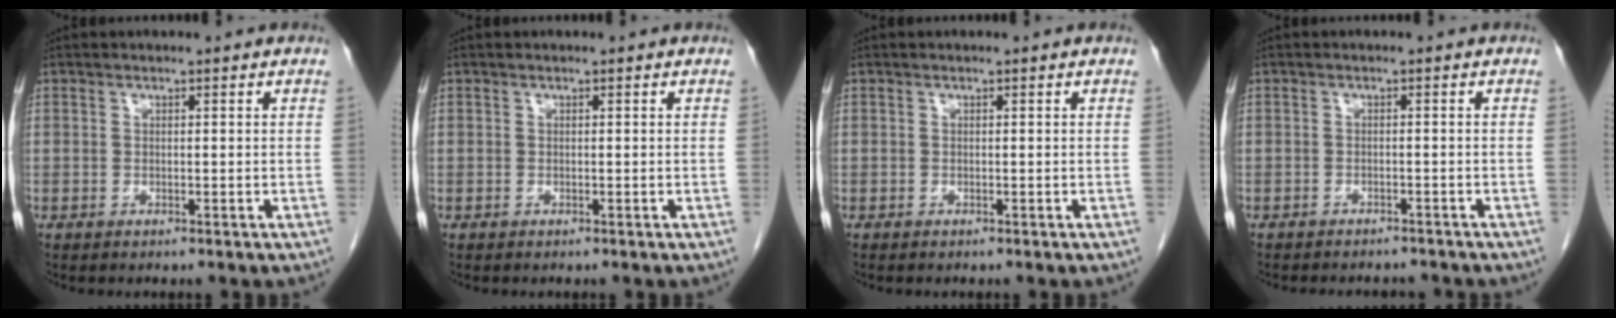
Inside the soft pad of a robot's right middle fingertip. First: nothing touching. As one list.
[{"total": 0.0}, {"total": 0.0}, {"total": 5.3, "force": [-4.9, 1.5, 1.2], "torque": [-0.015, -0.002, -0.060]}]